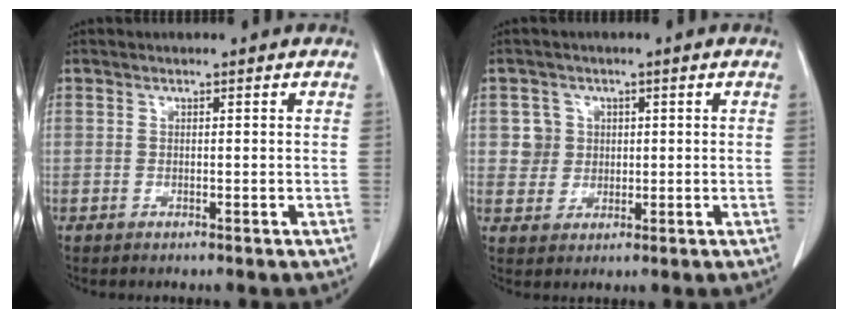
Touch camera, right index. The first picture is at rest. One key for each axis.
{"total": 3.9, "fx": 1.0, "fy": 3.8, "fz": 0.1, "tx": 0.007, "ty": 0.009, "tz": 0.020}